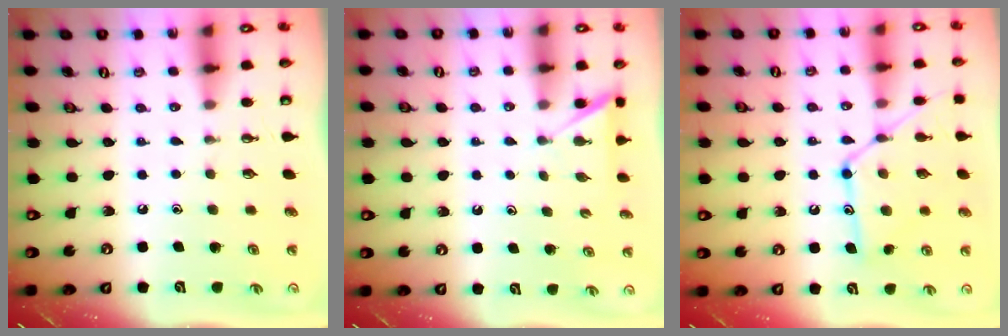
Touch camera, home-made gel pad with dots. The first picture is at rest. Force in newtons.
{"total": 2.7, "press": 2.7, "slide": 0.2}
{"total": 13.6, "press": 13.5, "slide": 0.9}